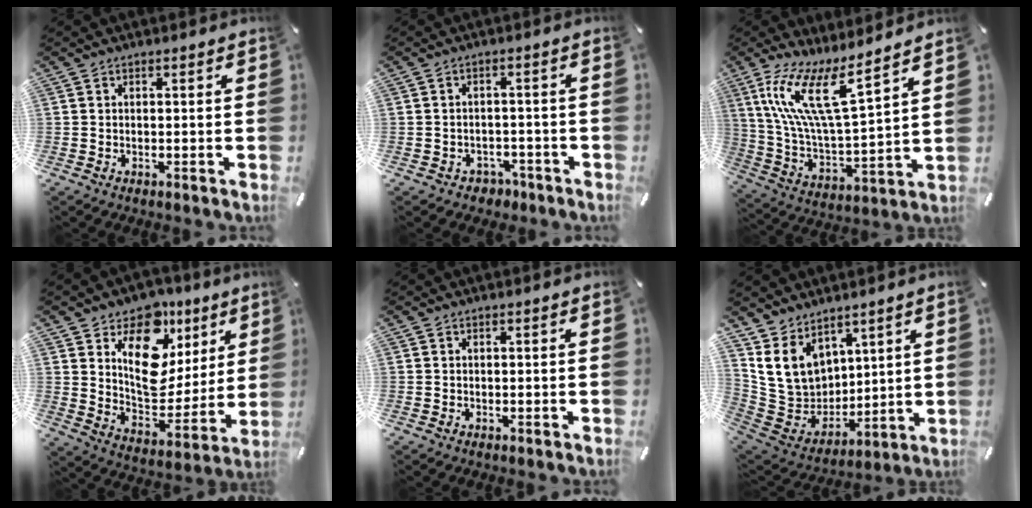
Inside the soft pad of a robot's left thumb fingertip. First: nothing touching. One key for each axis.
{"total": 3.4, "fx": -1.8, "fy": 2.8, "fz": 0.9, "tx": -0.014, "ty": 0.009, "tz": -0.034}
{"total": 15.0, "fx": 9.9, "fy": 3.3, "fz": 10.8, "tx": -0.235, "ty": -0.048, "tz": 0.170}
{"total": 16.5, "fx": 7.1, "fy": 11.6, "fz": 9.2, "tx": -0.129, "ty": -0.047, "tz": 0.130}
{"total": 0.0}
{"total": 12.7, "fx": 5.8, "fy": 10.3, "fz": 4.7, "tx": -0.105, "ty": -0.040, "tz": 0.125}